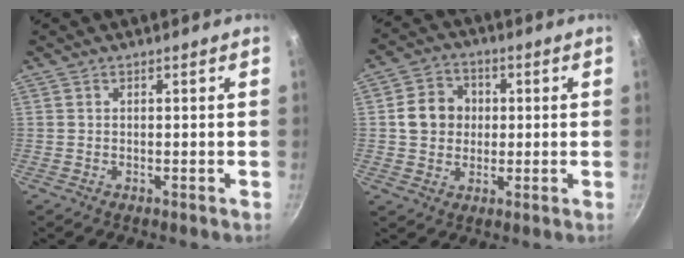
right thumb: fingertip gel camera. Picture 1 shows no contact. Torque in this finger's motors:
{"motor_torque": [0.92, 0.73, 0.52, -0.30, 0.02]}